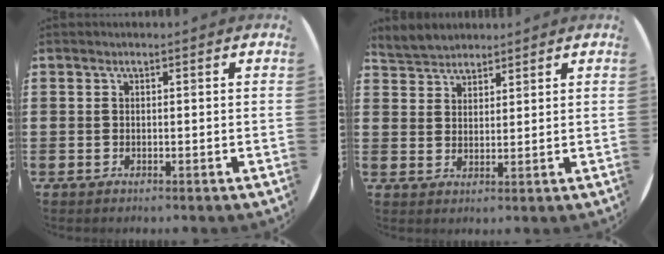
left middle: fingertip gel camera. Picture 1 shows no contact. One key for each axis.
{"total": 3.8, "fx": 3.7, "fy": 1.0, "fz": 0.0, "tx": -0.012, "ty": -0.004, "tz": 0.073}